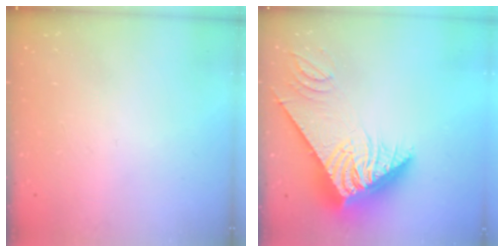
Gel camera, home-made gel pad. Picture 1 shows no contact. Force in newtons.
{"total": 14.6, "press": 14.5, "slide": 1.5}